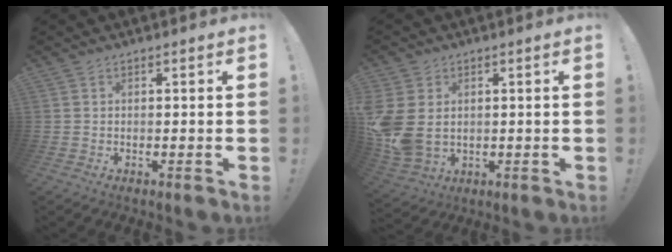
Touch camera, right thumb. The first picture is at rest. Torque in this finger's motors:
{"motor_torque": [-0.43, 1.45, 1.60, 0.28, 0.65]}